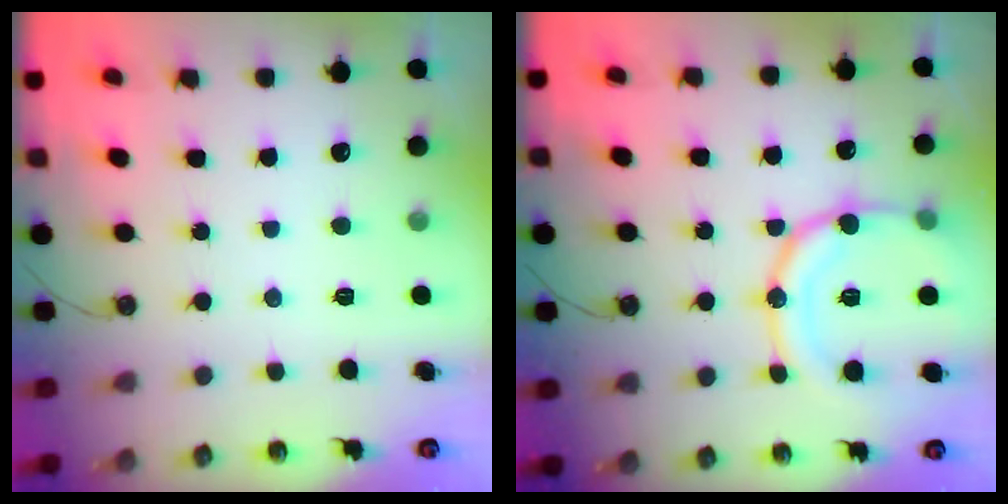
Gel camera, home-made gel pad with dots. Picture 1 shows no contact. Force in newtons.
{"total": 17.4, "press": 17.2, "slide": 3.1}